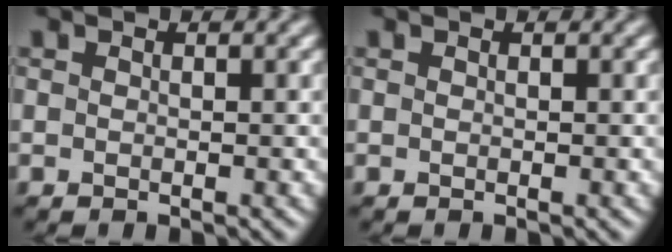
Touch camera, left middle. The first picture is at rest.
{"total": 0.0}